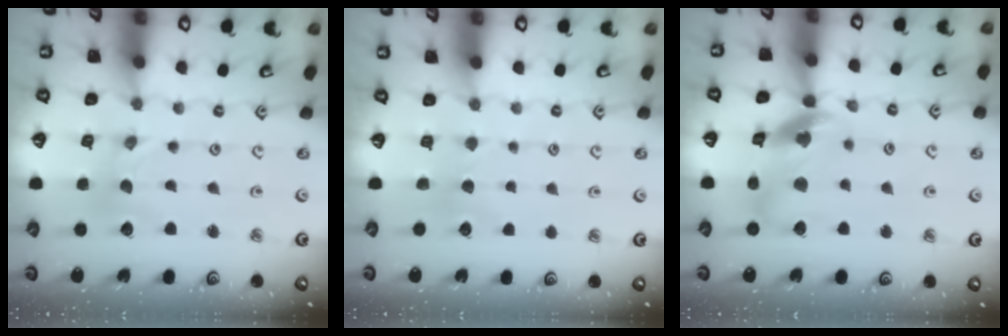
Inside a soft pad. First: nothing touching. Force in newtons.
{"total": 2.3, "press": 2.2, "slide": 0.3}
{"total": 14.3, "press": 14.2, "slide": 1.7}